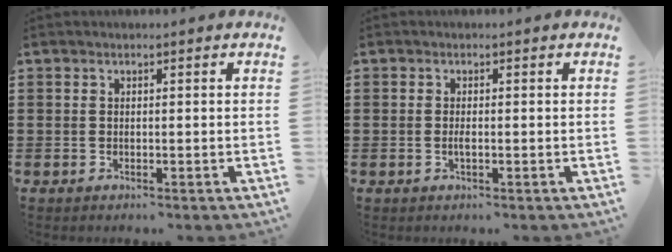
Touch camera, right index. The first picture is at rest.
{"total": 1.0, "force": [-0.3, 0.3, 0.9], "torque": [-0.018, -0.002, -0.005]}